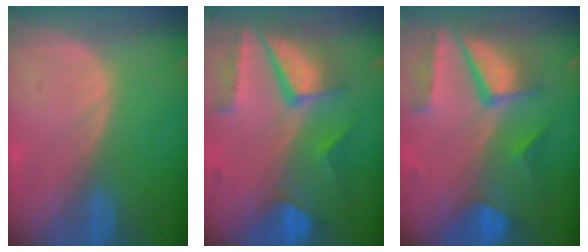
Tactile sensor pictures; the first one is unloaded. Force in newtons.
{"total": 10.4, "press": 8.7, "slide": 5.7}
{"total": 10.4, "press": 8.7, "slide": 5.7}